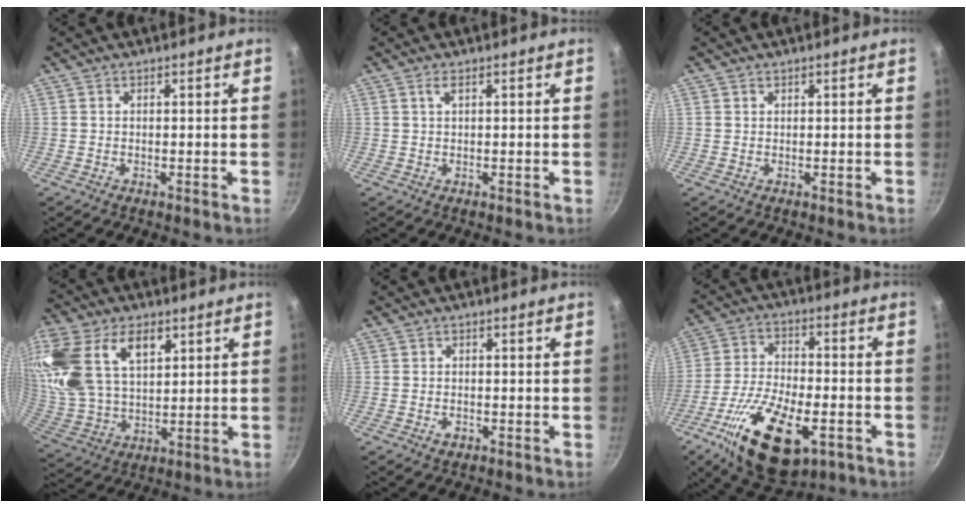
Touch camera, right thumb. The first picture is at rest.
{"total": 1.1, "force": [0.5, 0.2, 1.0], "torque": [-0.021, 0.001, 0.013]}
{"total": 0.6, "force": [0.3, 0.4, 0.1], "torque": [0.001, 0.001, 0.006]}
{"total": 22.6, "force": [9.6, 13.6, 15.3], "torque": [-0.324, -0.004, 0.189]}
{"total": 1.7, "force": [-0.7, 1.3, 0.9], "torque": [-0.011, 0.002, -0.010]}
{"total": 19.5, "force": [-8.0, 9.3, 15.2], "torque": [-0.258, 0.015, -0.134]}